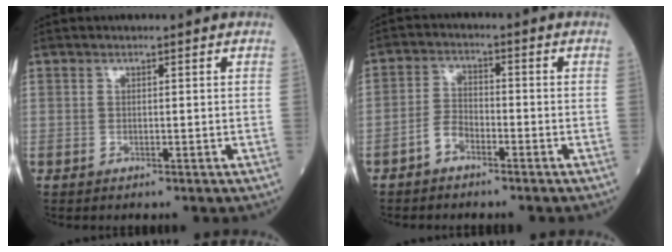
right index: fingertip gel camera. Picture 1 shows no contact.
{"total": 3.5, "force": [-2.4, 1.8, 1.9], "torque": [-0.040, 0.007, -0.047]}